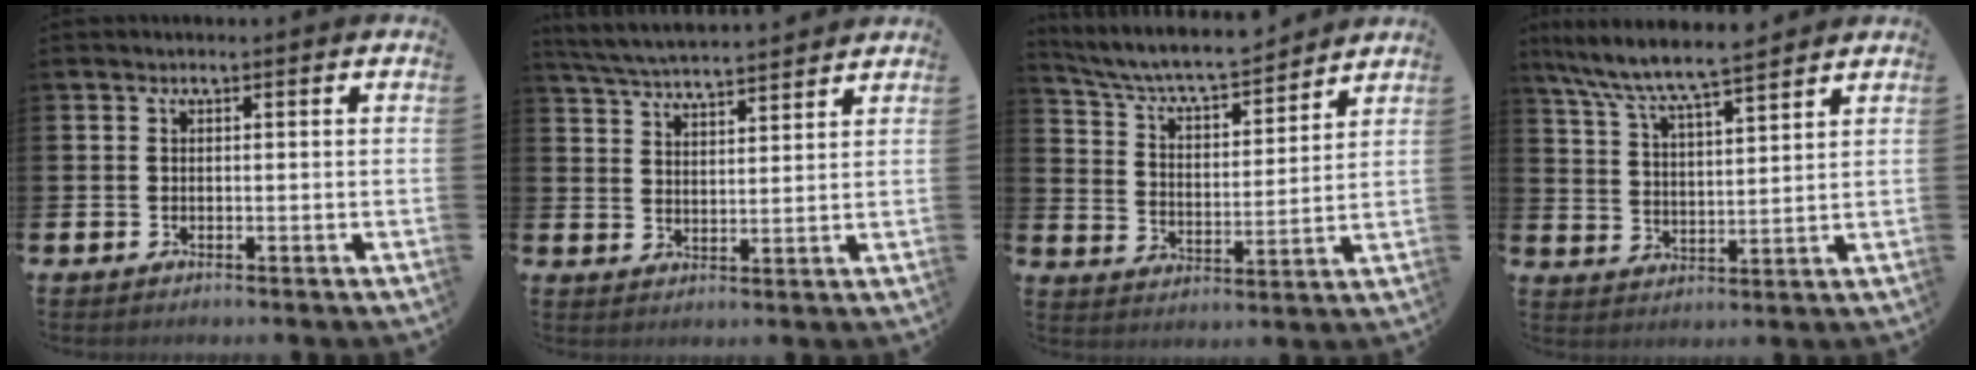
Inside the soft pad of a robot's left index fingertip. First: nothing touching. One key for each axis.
{"total": 5.3, "fx": 5.2, "fy": 0.2, "fz": 0.8, "tx": -0.038, "ty": -0.031, "tz": 0.093}
{"total": 7.2, "fx": 6.7, "fy": 1.3, "fz": 2.3, "tx": -0.073, "ty": -0.051, "tz": 0.112}
{"total": 7.7, "fx": 7.2, "fy": 0.4, "fz": 2.5, "tx": -0.074, "ty": -0.043, "tz": 0.127}